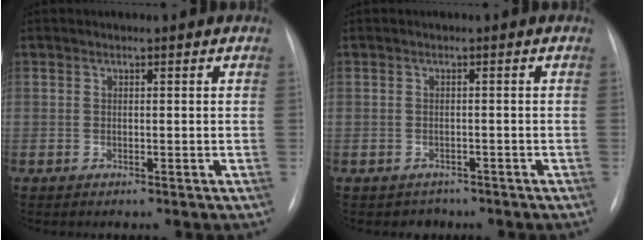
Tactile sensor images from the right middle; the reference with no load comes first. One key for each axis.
{"total": 1.9, "fx": -1.4, "fy": 1.2, "fz": -0.4, "tx": 0.001, "ty": 0.005, "tz": -0.019}